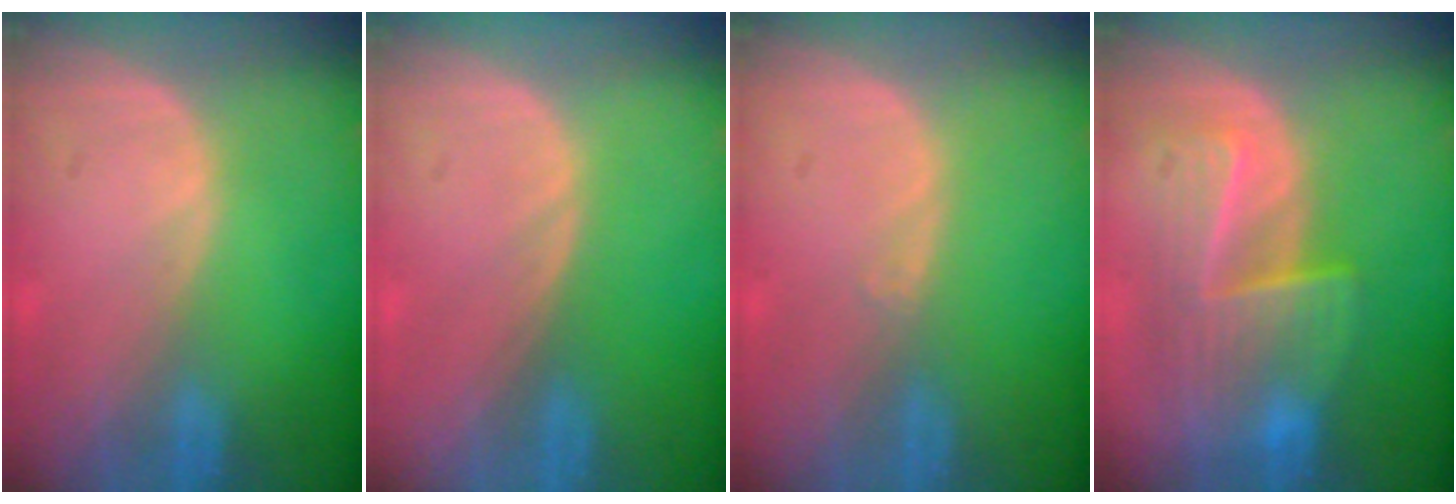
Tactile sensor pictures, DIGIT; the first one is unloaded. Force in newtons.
{"total": 0.0}
{"total": 0.6, "press": 0.4, "slide": 0.4}
{"total": 8.1, "press": 7.9, "slide": 1.9}